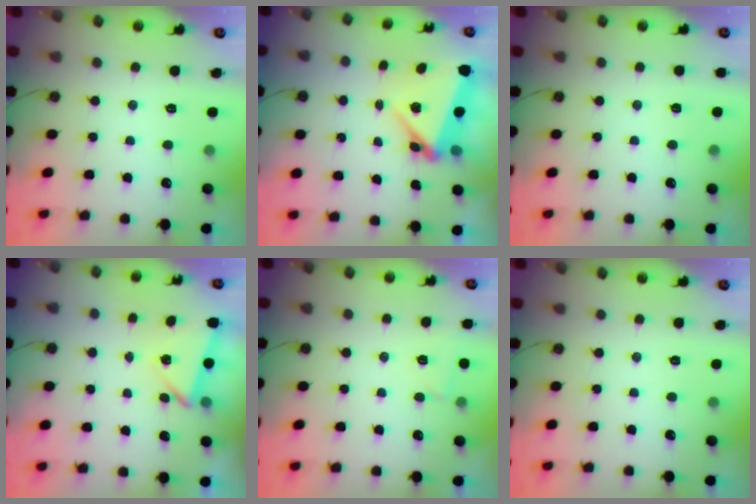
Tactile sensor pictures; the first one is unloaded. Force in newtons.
{"total": 5.0, "press": 4.8, "slide": 1.6}
{"total": 2.1, "press": 0.8, "slide": 2.0}
{"total": 2.7, "press": 0.8, "slide": 2.6}
{"total": 3.0, "press": 2.8, "slide": 0.9}
{"total": 0.0}